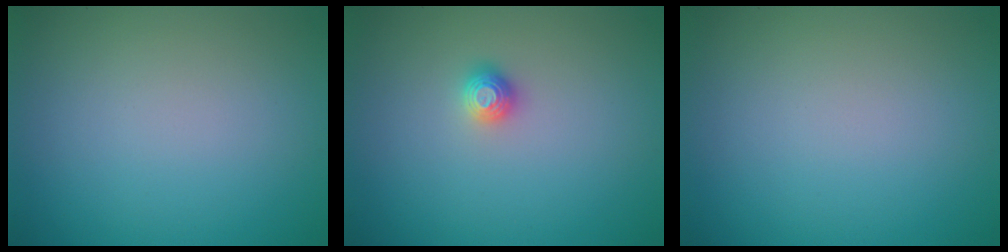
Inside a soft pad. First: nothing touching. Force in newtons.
{"total": 1.1, "press": 1.1, "slide": 0.3}
{"total": 0.0}